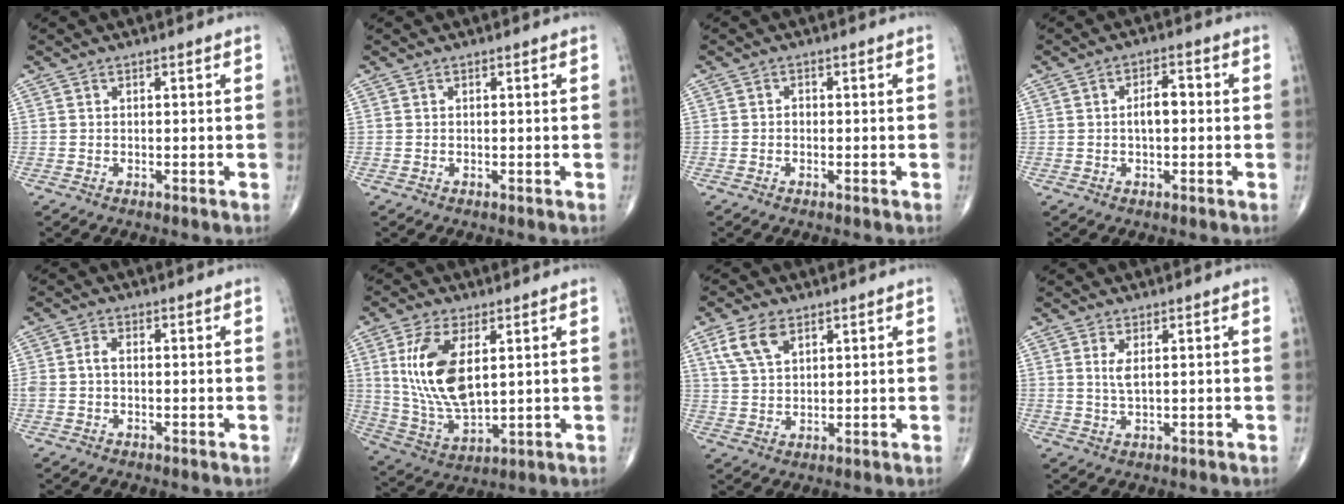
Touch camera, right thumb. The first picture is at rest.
{"total": 0.0}
{"total": 0.8, "force": [-0.2, 0.7, 0.5], "torque": [-0.003, 0.002, -0.007]}
{"total": 4.2, "force": [0.0, 2.1, 3.6], "torque": [-0.059, 0.011, -0.004]}
{"total": 2.6, "force": [-0.1, 1.7, 2.0], "torque": [-0.050, 0.007, -0.004]}
{"total": 14.4, "force": [3.6, 7.0, 12.0], "torque": [-0.240, -0.021, 0.081]}
{"total": 6.9, "force": [3.5, 3.7, 4.6], "torque": [-0.086, -0.007, 0.073]}
{"total": 2.6, "force": [0.8, 0.7, 2.3], "torque": [-0.053, -0.007, 0.023]}